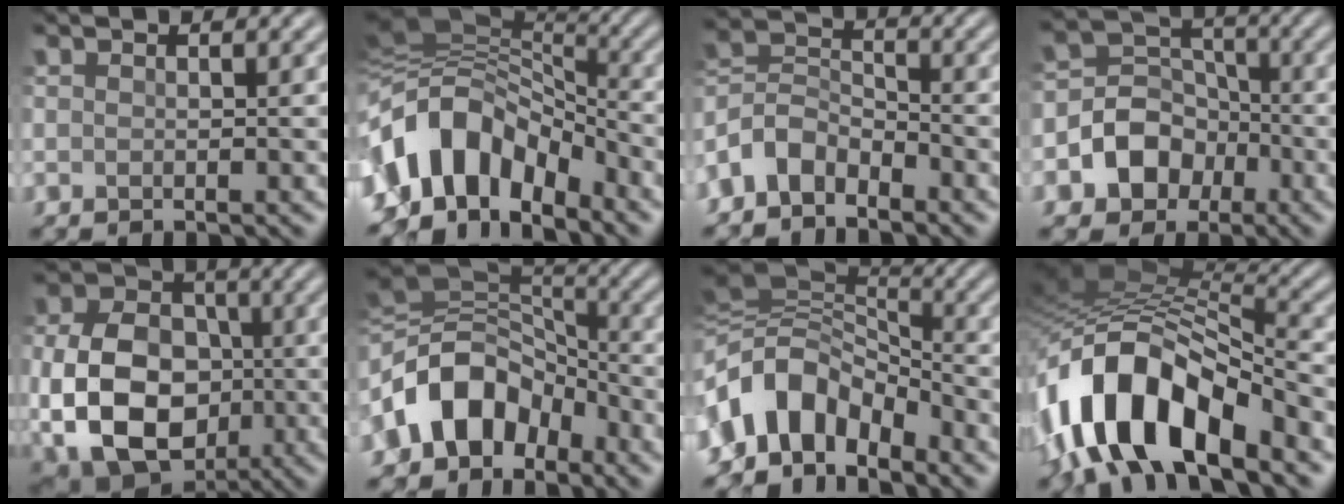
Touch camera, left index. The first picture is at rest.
{"total": 10.8, "force": [-5.8, 6.6, 6.3], "torque": [-0.104, 0.014, -0.117]}
{"total": 4.6, "force": [-3.4, 2.6, 1.8], "torque": [-0.036, 0.005, -0.082]}
{"total": 5.9, "force": [-2.4, 4.9, 2.2], "torque": [-0.014, 0.008, -0.066]}
{"total": 12.5, "force": [-2.0, 9.2, 8.1], "torque": [-0.144, -0.020, -0.034]}
{"total": 9.0, "force": [-4.2, 6.5, 4.7], "torque": [-0.068, 0.015, -0.093]}
{"total": 8.8, "force": [-4.4, 5.7, 5.1], "torque": [-0.081, 0.009, -0.094]}
{"total": 12.5, "force": [-5.8, 5.7, 9.5], "torque": [-0.175, 0.008, -0.114]}